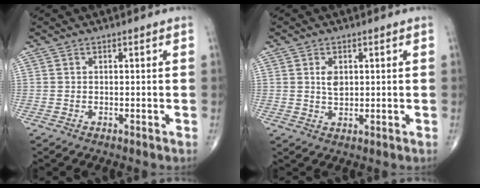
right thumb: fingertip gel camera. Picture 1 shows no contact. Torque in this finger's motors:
{"motor_torque": [0.72, 0.59, 0.40, -0.28, 0.06]}